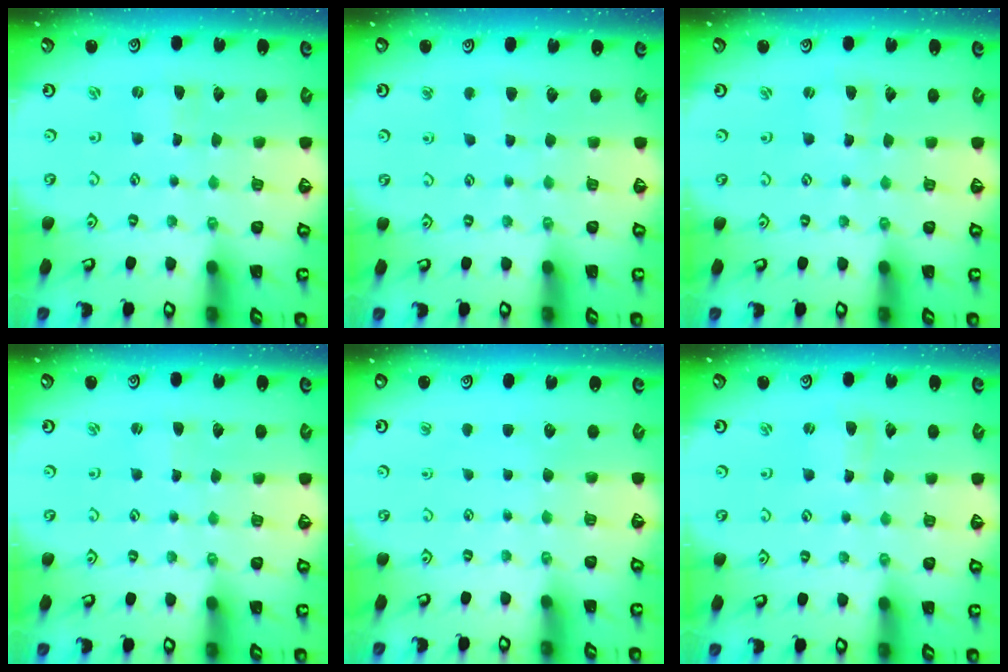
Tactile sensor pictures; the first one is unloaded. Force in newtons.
{"total": 2.5, "press": 2.4, "slide": 0.7}
{"total": 1.2, "press": 1.2, "slide": 0.1}
{"total": 0.8, "press": 0.8, "slide": 0.1}
{"total": 0.0}
{"total": 0.8, "press": 0.8, "slide": 0.1}